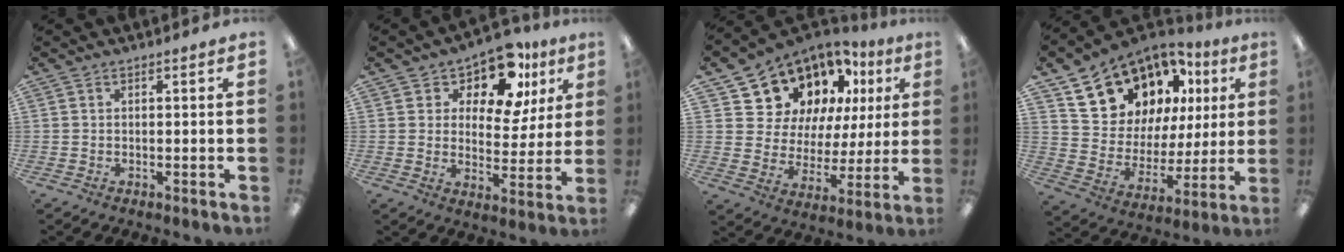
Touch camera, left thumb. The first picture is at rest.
{"total": 11.6, "force": [8.3, 5.8, 5.7], "torque": [-0.102, -0.048, 0.149]}
{"total": 13.3, "force": [9.5, 8.7, 3.2], "torque": [-0.078, -0.070, 0.183]}
{"total": 16.7, "force": [11.6, 10.6, 5.6], "torque": [-0.118, -0.073, 0.221]}